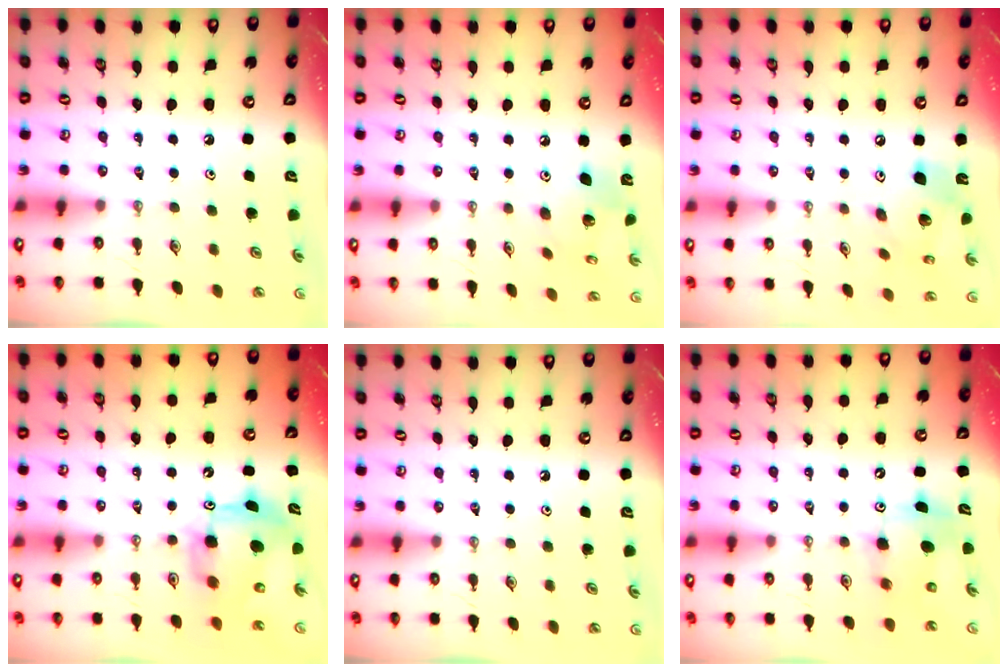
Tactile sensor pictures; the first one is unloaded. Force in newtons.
{"total": 9.5, "press": 9.5, "slide": 0.4}
{"total": 15.6, "press": 15.4, "slide": 2.5}
{"total": 10.0, "press": 10.0, "slide": 0.5}
{"total": 0.0}
{"total": 8.0, "press": 7.8, "slide": 1.6}